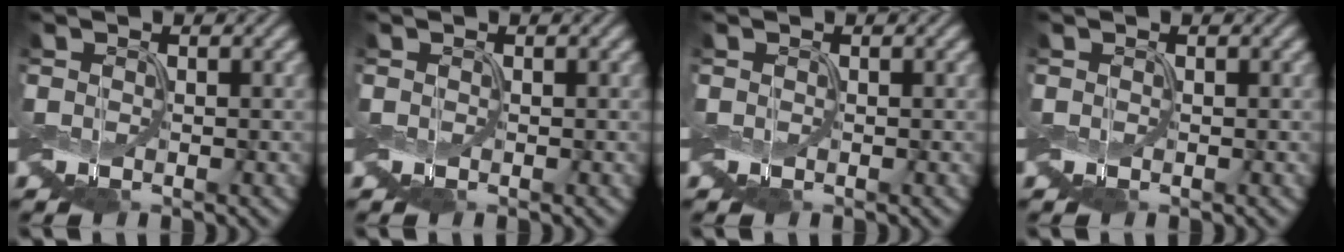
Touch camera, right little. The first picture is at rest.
{"total": 0.0}
{"total": 0.0}
{"total": 0.0}